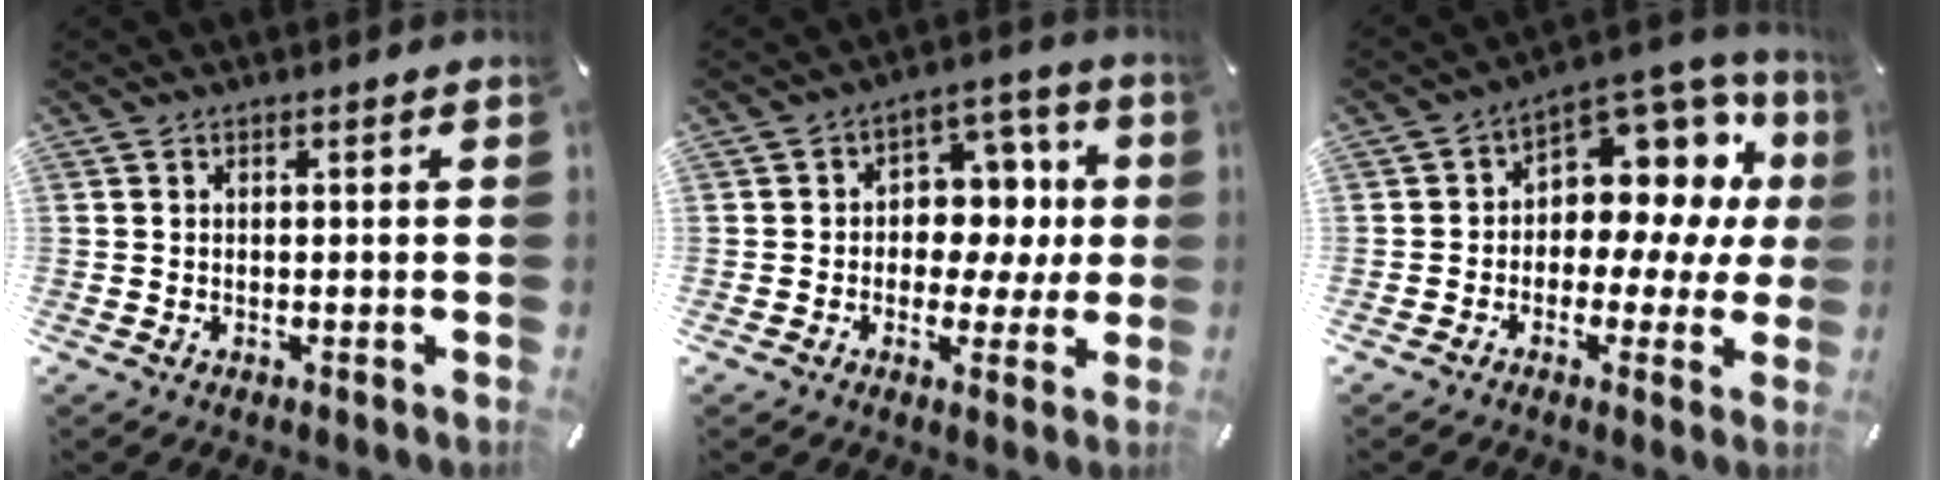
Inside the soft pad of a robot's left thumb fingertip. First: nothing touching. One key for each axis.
{"total": 9.1, "fx": -0.5, "fy": 8.0, "fz": 4.3, "tx": -0.044, "ty": 0.002, "tz": -0.011}
{"total": 10.0, "fx": 2.4, "fy": 7.6, "fz": 6.0, "tx": -0.078, "ty": -0.037, "tz": 0.043}